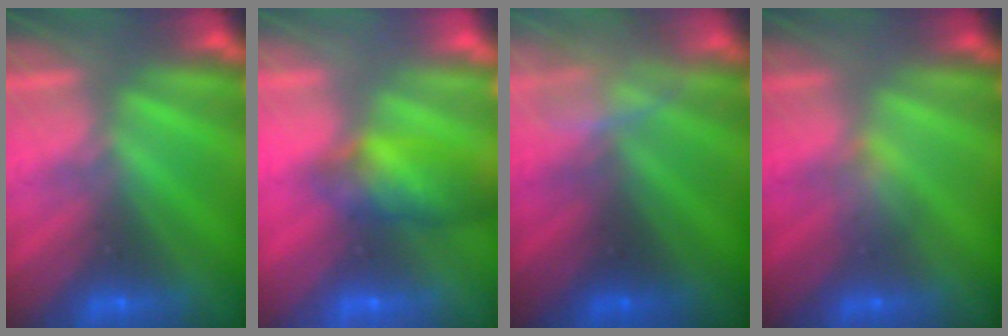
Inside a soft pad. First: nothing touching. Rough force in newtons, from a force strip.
{"total": 9.3}
{"total": 2.4}
{"total": 2.9}